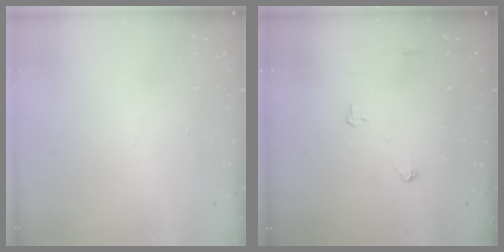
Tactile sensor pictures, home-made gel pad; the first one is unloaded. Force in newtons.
{"total": 3.2, "press": 3.1, "slide": 0.5}